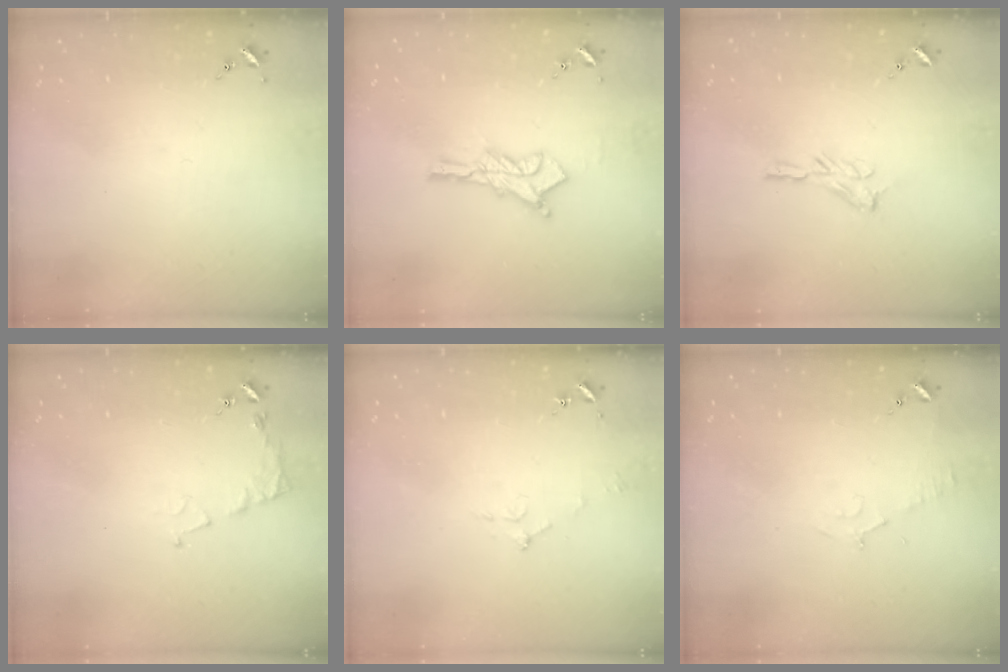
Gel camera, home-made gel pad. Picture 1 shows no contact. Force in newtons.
{"total": 12.1, "press": 12.1, "slide": 0.9}
{"total": 6.4, "press": 6.4, "slide": 0.4}
{"total": 7.0, "press": 7.0, "slide": 0.6}
{"total": 5.3, "press": 5.3, "slide": 0.6}
{"total": 5.5, "press": 5.5, "slide": 0.7}